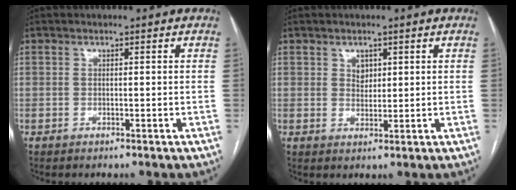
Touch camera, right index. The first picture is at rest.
{"total": 2.4, "force": [1.0, 1.9, 1.2], "torque": [-0.018, 0.003, 0.020]}